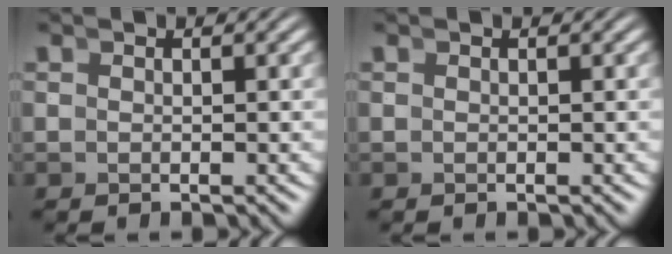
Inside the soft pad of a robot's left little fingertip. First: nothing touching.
{"total": 0.0}